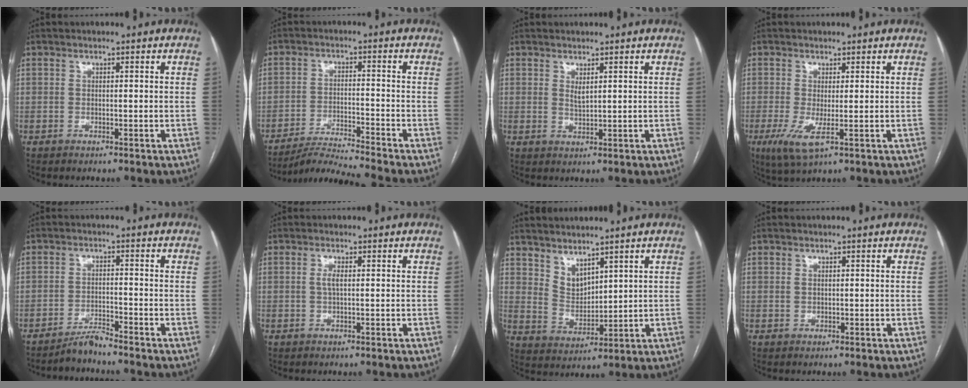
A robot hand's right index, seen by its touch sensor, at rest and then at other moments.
{"total": 7.9, "force": [-7.3, -2.7, 1.6], "torque": [-0.022, -0.021, -0.130]}
{"total": 1.6, "force": [0.8, 0.3, 1.3], "torque": [-0.029, -0.007, 0.019]}
{"total": 4.7, "force": [-1.2, 0.7, 4.5], "torque": [-0.096, -0.018, -0.015]}
{"total": 3.0, "force": [-2.8, -0.5, 0.6], "torque": [-0.011, -0.016, -0.054]}
{"total": 1.7, "force": [0.2, 0.4, 1.6], "torque": [-0.037, 0.001, 0.004]}
{"total": 5.5, "force": [4.4, 2.3, 2.3], "torque": [-0.049, -0.005, 0.100]}
{"total": 0.8, "force": [0.2, 0.6, 0.5], "torque": [-0.013, 0.000, 0.006]}